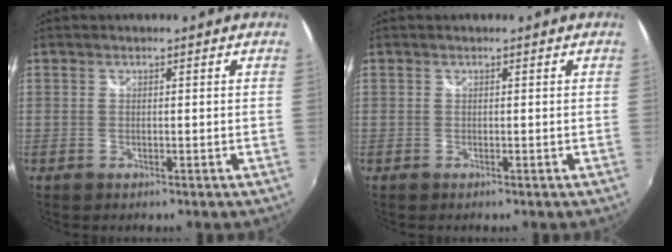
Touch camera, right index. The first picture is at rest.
{"total": 0.0}